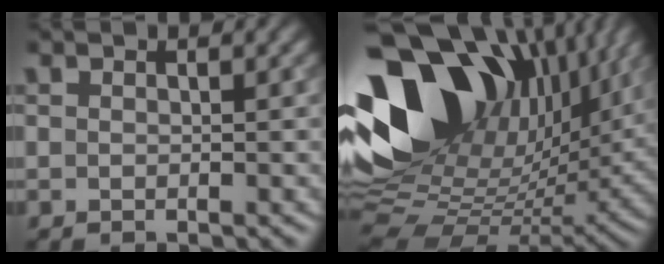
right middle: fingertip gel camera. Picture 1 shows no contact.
{"total": 17.9, "force": [7.0, 11.7, 11.5], "torque": [-0.234, 0.030, 0.128]}